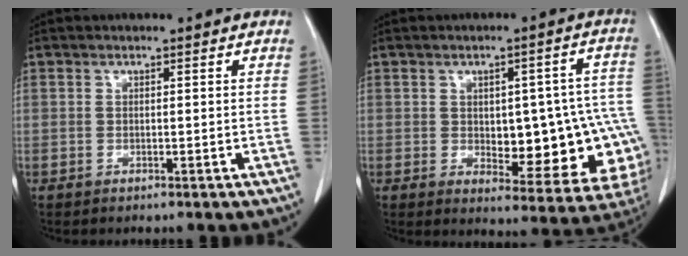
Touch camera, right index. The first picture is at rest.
{"total": 17.2, "force": [-2.0, 7.1, 15.6], "torque": [-0.137, 0.027, 0.001]}